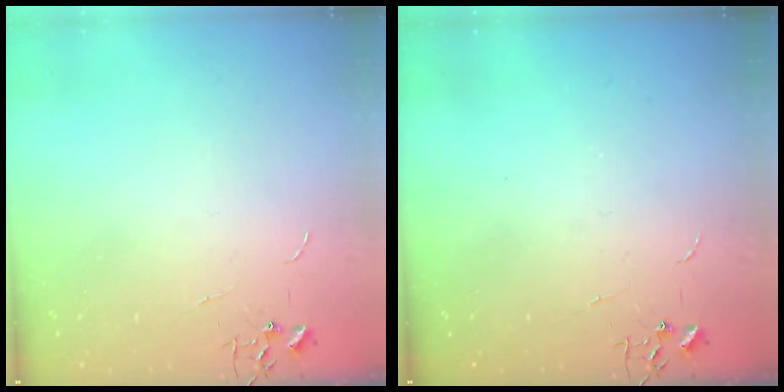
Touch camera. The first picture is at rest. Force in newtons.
{"total": 0.0}